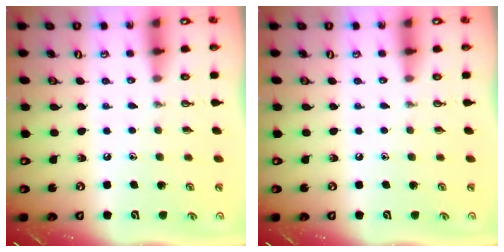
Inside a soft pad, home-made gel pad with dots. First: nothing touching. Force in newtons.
{"total": 0.0}